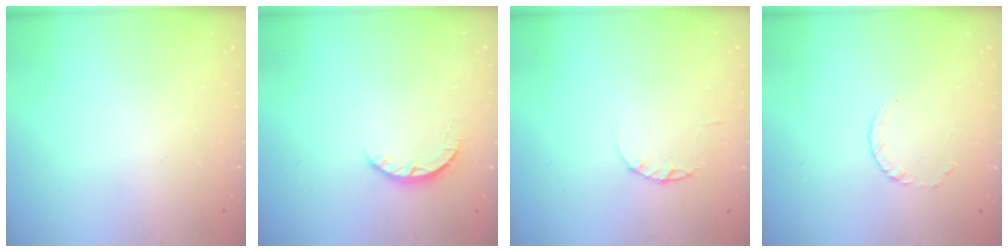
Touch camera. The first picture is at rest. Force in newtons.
{"total": 2.7, "press": 2.7, "slide": 0.4}
{"total": 1.7, "press": 1.7, "slide": 0.3}
{"total": 3.2, "press": 3.2, "slide": 0.4}